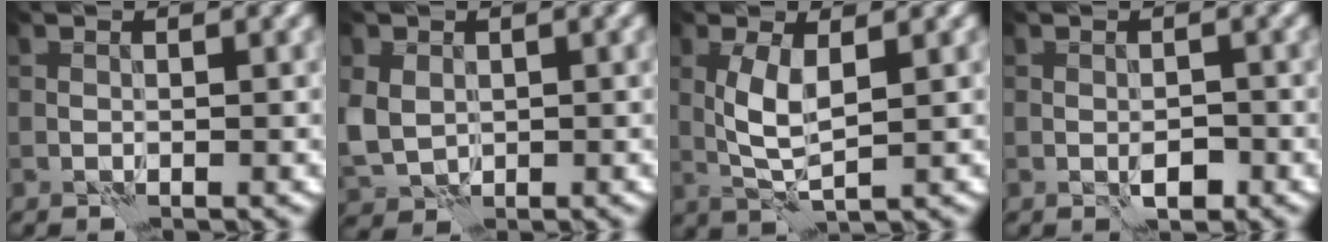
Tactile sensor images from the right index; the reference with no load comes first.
{"total": 4.2, "force": [0.2, 3.4, 2.3], "torque": [-0.064, -0.008, 0.003]}
{"total": 3.7, "force": [0.7, 1.1, 3.5], "torque": [-0.078, 0.000, 0.015]}
{"total": 1.8, "force": [-0.8, 0.9, 1.4], "torque": [-0.024, 0.000, -0.012]}